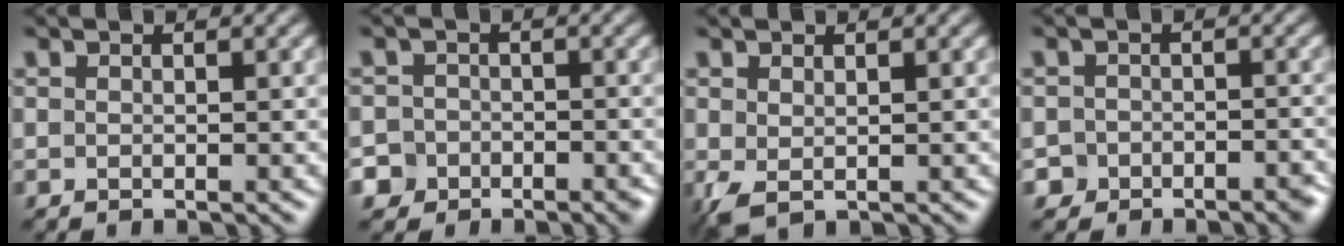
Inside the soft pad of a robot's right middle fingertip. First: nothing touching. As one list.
[{"total": 5.0, "force": [-3.4, 3.6, 0.6], "torque": [0.014, -0.005, -0.058]}, {"total": 1.8, "force": [0.0, 0.9, 1.5], "torque": [-0.042, -0.003, 0.000]}, {"total": 3.4, "force": [-2.5, 2.3, 0.3], "torque": [0.019, 0.009, -0.035]}]